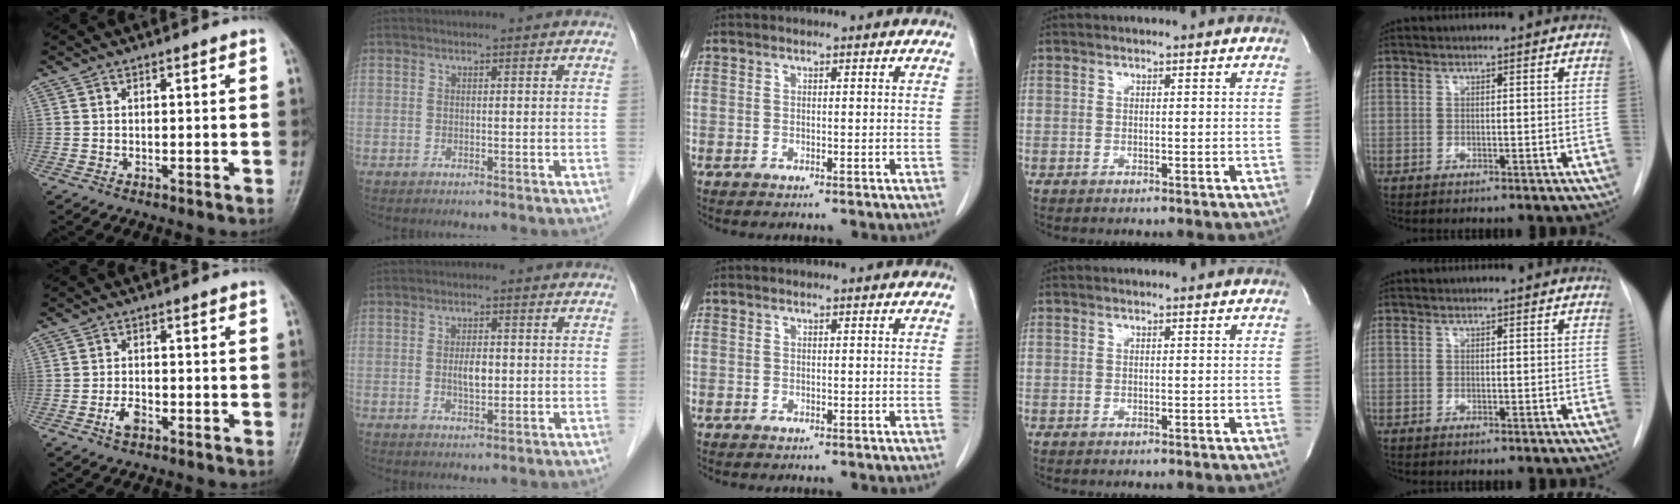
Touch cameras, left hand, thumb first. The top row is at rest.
{"thumb": {"total": 3.0, "force": [-1.6, 1.6, 2.0], "torque": [-0.040, 0.010, -0.030]}, "index": {"total": 2.9, "force": [-0.3, 1.2, 2.6], "torque": [-0.047, -0.003, -0.003]}}